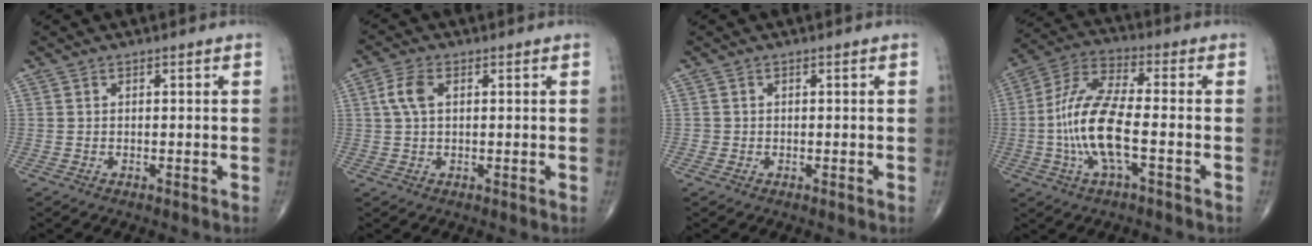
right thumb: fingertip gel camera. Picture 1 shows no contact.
{"total": 4.3, "force": [1.0, 2.4, 3.5], "torque": [-0.086, 0.011, 0.017]}
{"total": 0.6, "force": [-0.2, 0.6, 0.0], "torque": [0.001, 0.004, -0.004]}
{"total": 13.7, "force": [-2.8, 4.2, 12.7], "torque": [-0.275, 0.028, -0.059]}